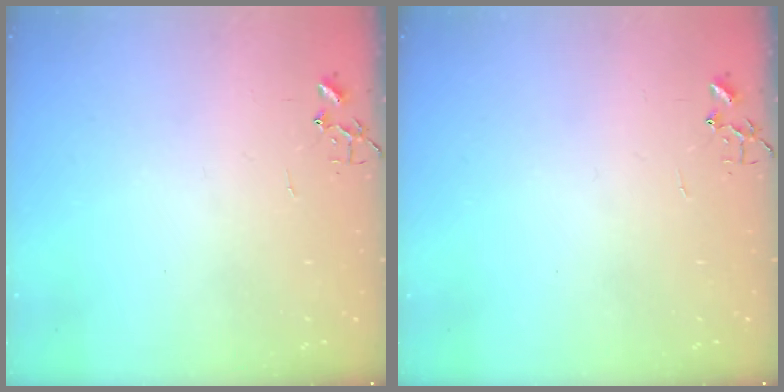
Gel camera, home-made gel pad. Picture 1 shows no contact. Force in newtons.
{"total": 0.0}